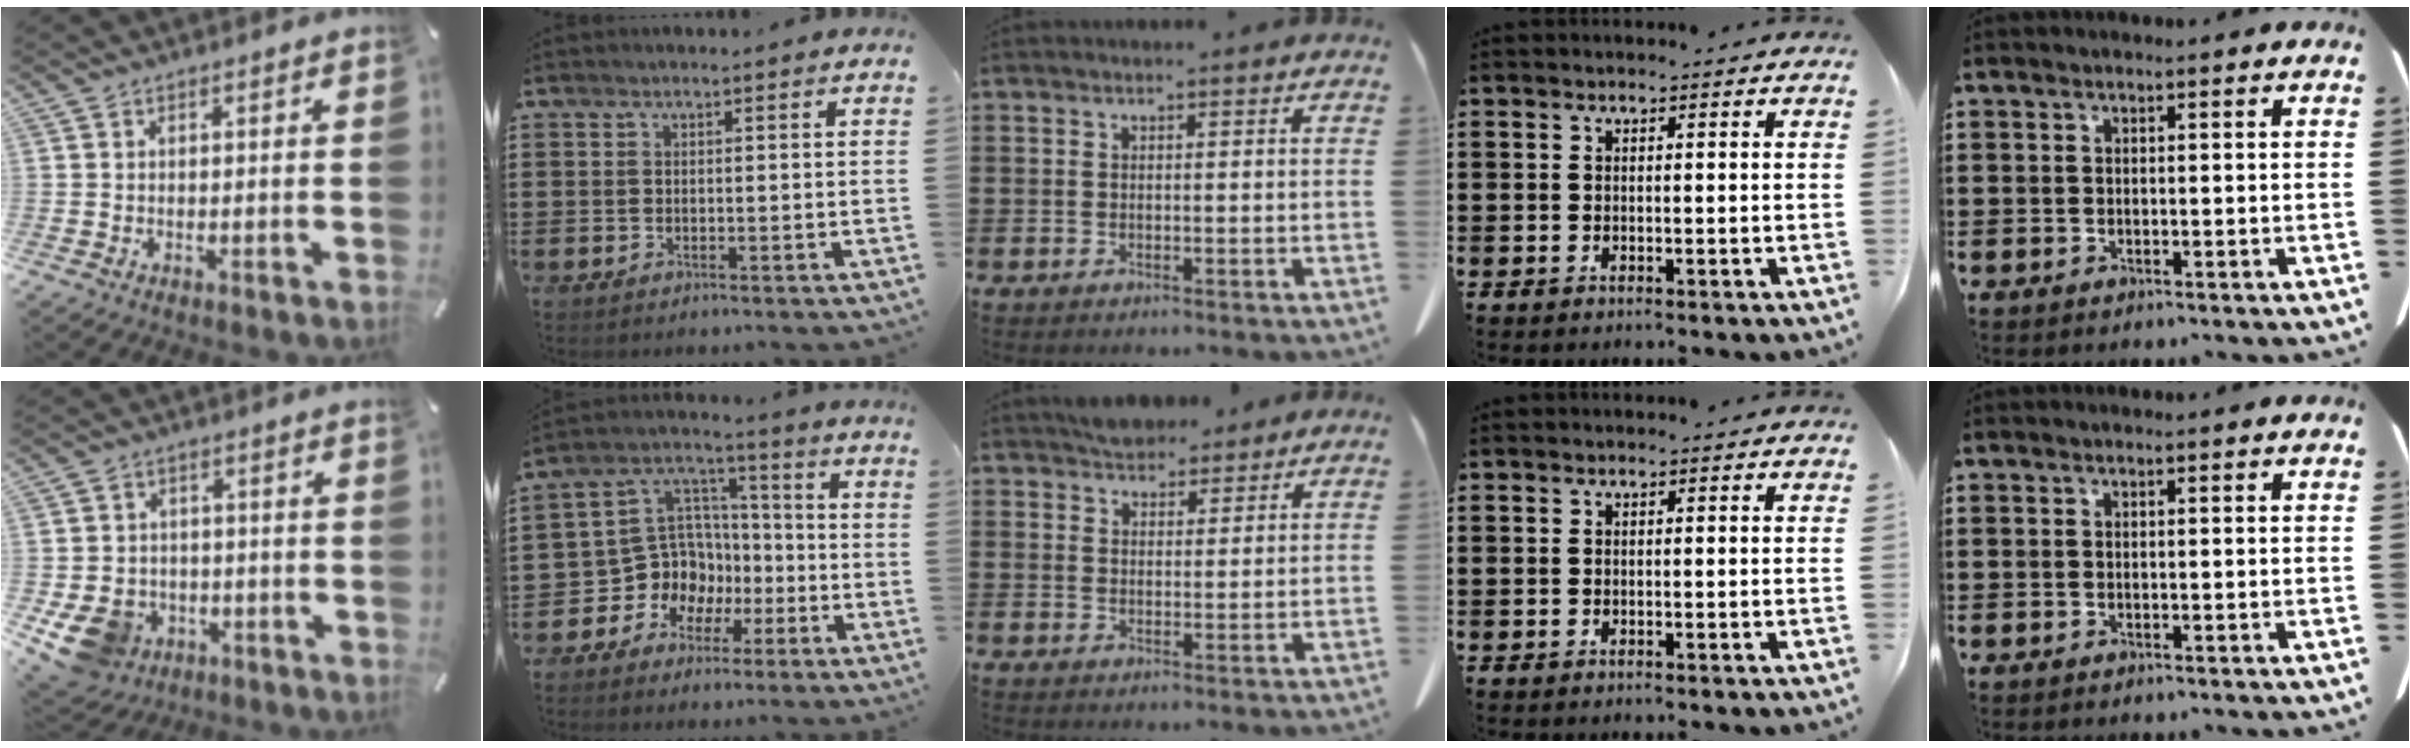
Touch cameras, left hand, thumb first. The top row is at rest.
{"thumb": {"total": 9.1, "force": [-3.6, 7.7, 3.3], "torque": [-0.083, 0.023, -0.064]}, "index": {"total": 9.6, "force": [-3.4, 8.9, 1.8], "torque": [-0.079, 0.002, -0.057]}, "middle": {"total": 3.9, "force": [3.6, 1.5, 0.5], "torque": [-0.021, -0.001, 0.071]}}